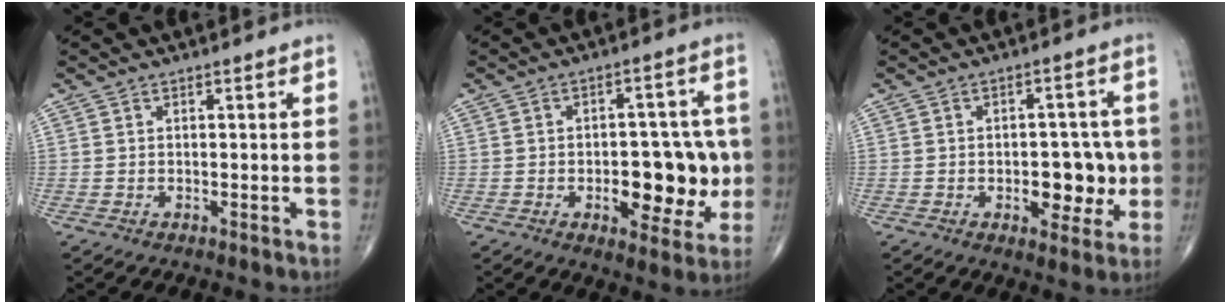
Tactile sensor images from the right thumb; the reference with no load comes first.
{"total": 13.8, "force": [-2.2, 7.2, 11.5], "torque": [-0.111, 0.017, -0.020]}
{"total": 9.6, "force": [-1.6, 5.4, 7.7], "torque": [-0.062, 0.017, -0.015]}